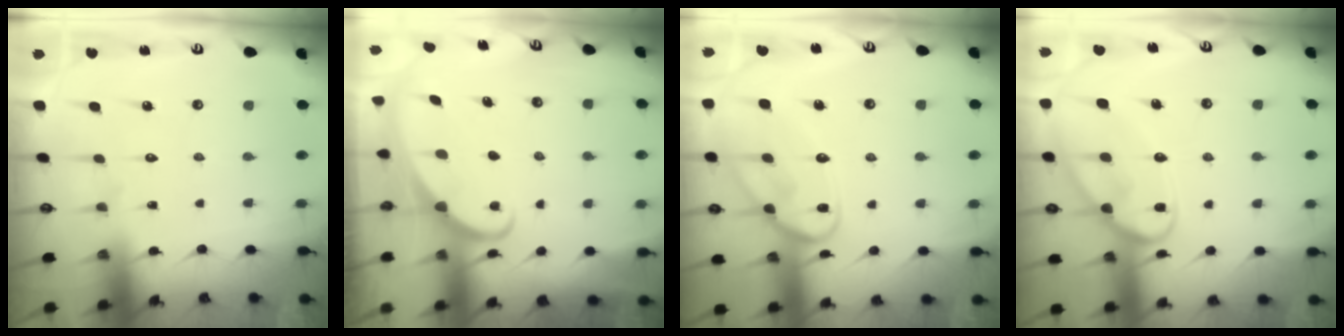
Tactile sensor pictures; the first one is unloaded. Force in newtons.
{"total": 2.3, "press": 2.3, "slide": 0.3}
{"total": 15.2, "press": 15.2, "slide": 1.1}
{"total": 12.5, "press": 12.5, "slide": 1.2}